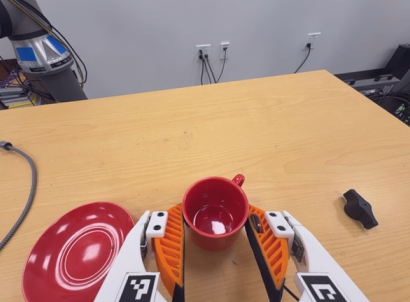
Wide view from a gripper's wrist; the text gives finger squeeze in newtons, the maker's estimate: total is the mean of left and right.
{"total": 5.5, "left": 5.7, "right": 5.2}